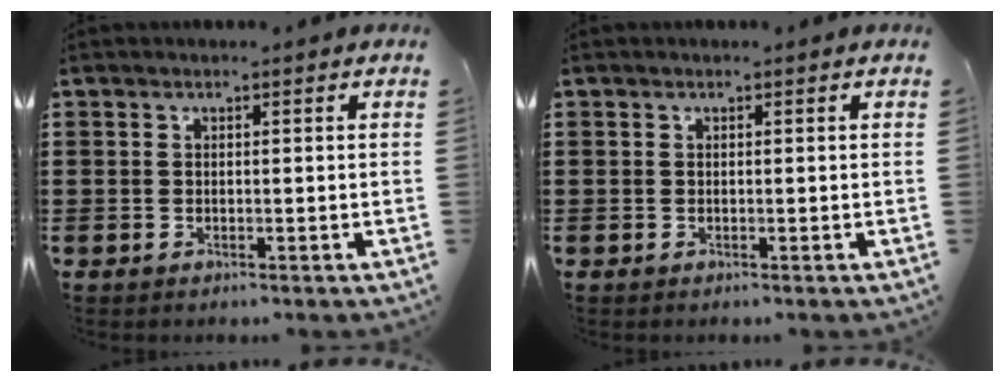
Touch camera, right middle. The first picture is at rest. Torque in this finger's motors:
{"motor_torque": [0.00, 0.00, 0.00, 0.00]}